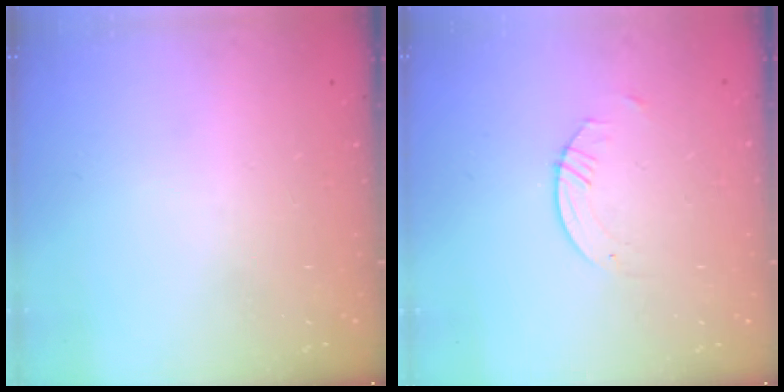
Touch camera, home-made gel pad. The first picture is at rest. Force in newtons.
{"total": 0.8, "press": 0.8, "slide": 0.2}